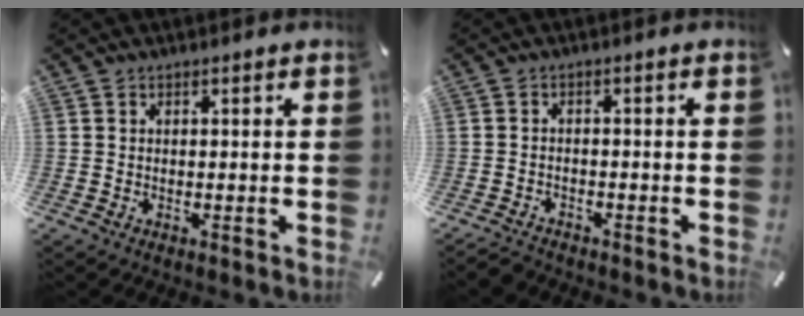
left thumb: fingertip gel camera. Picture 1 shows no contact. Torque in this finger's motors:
{"motor_torque": [-0.32, 0.65, 1.04, 1.06, 0.09]}